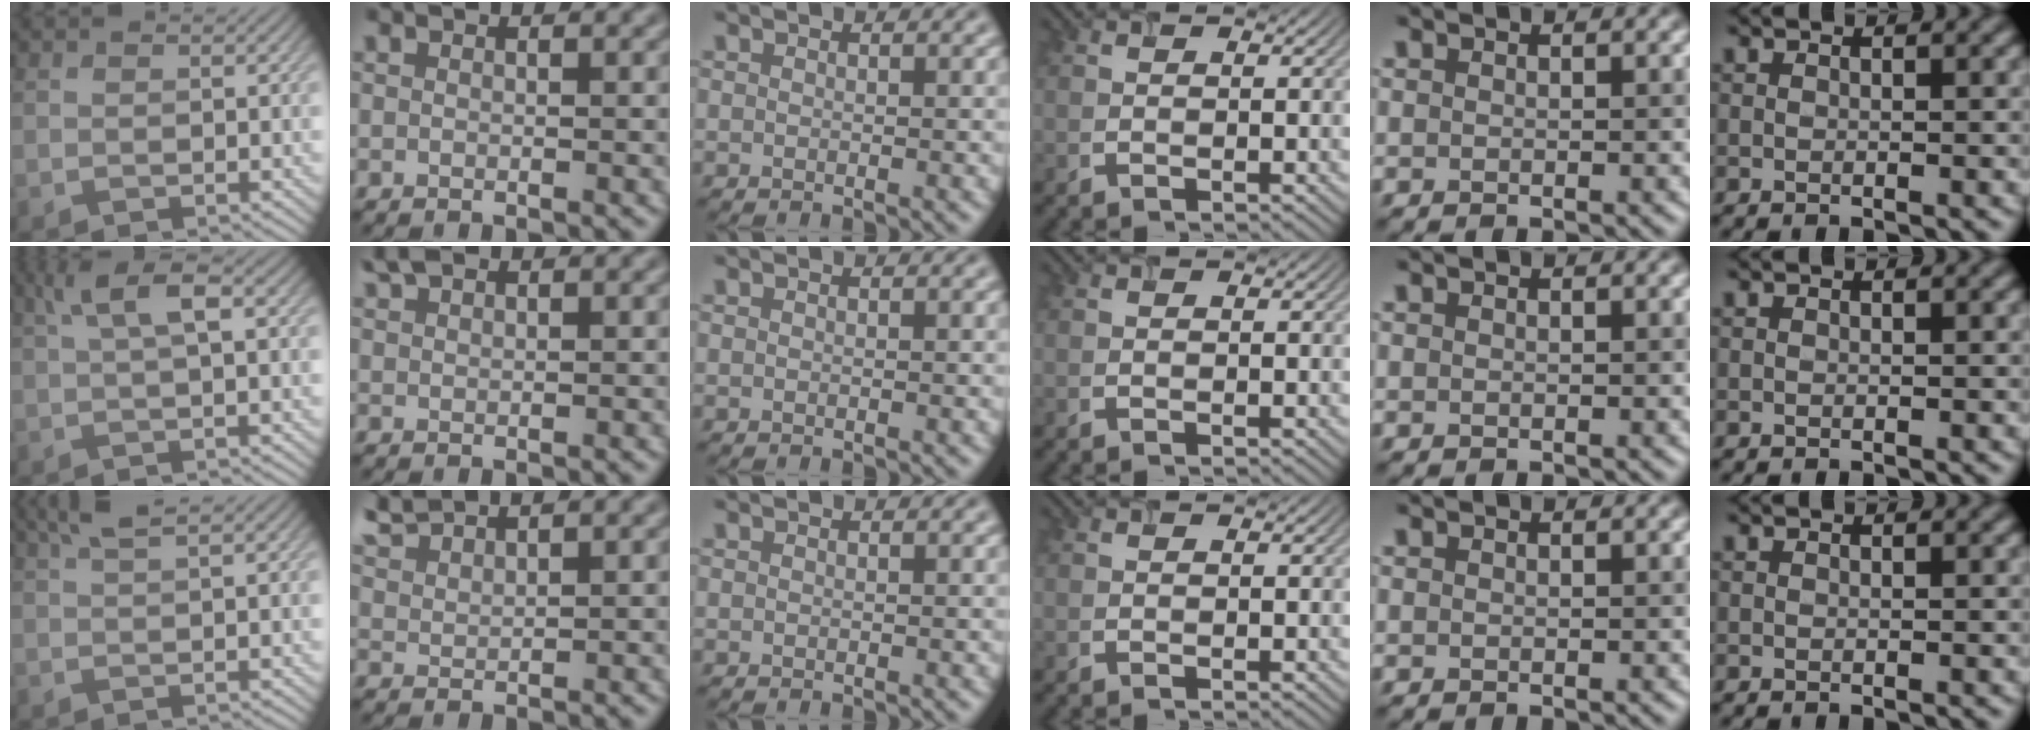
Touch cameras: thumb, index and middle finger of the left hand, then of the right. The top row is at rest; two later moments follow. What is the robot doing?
{"motion": "insert", "object": "airpods case & airpods"}